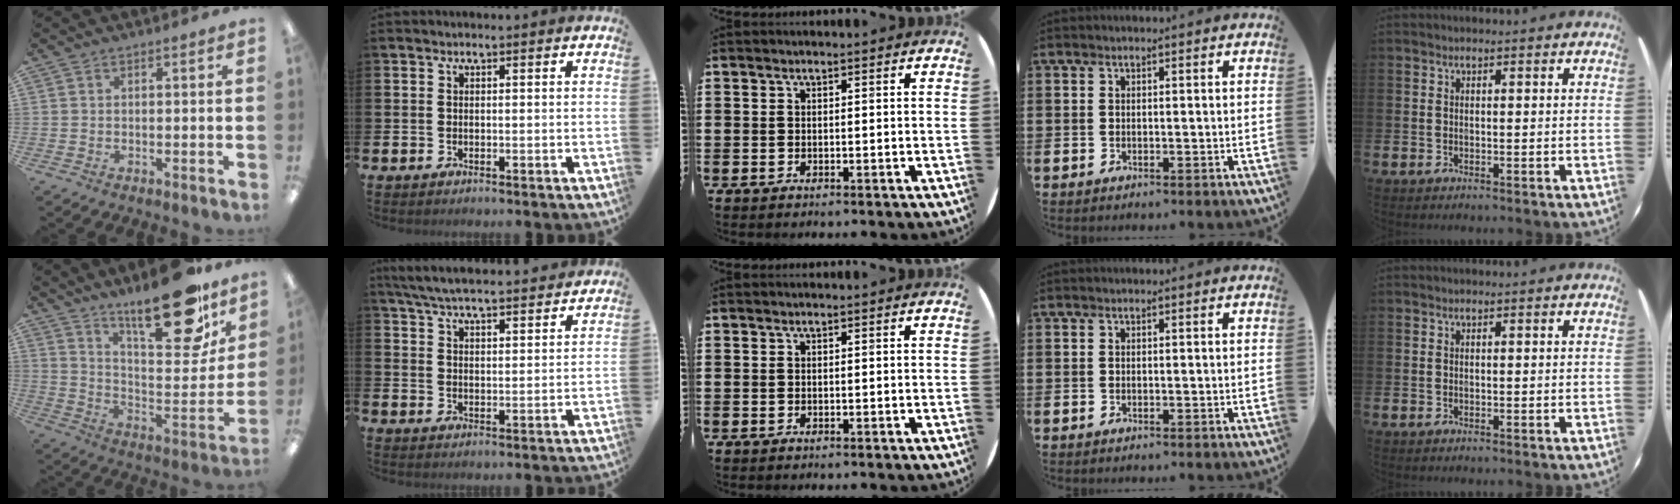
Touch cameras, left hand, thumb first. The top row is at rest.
{"thumb": {"total": 23.3, "force": [17.2, 7.4, 13.9], "torque": [-0.184, -0.124, 0.280]}, "index": {"total": 6.3, "force": [6.1, 0.5, 1.4], "torque": [-0.050, -0.034, 0.110]}}